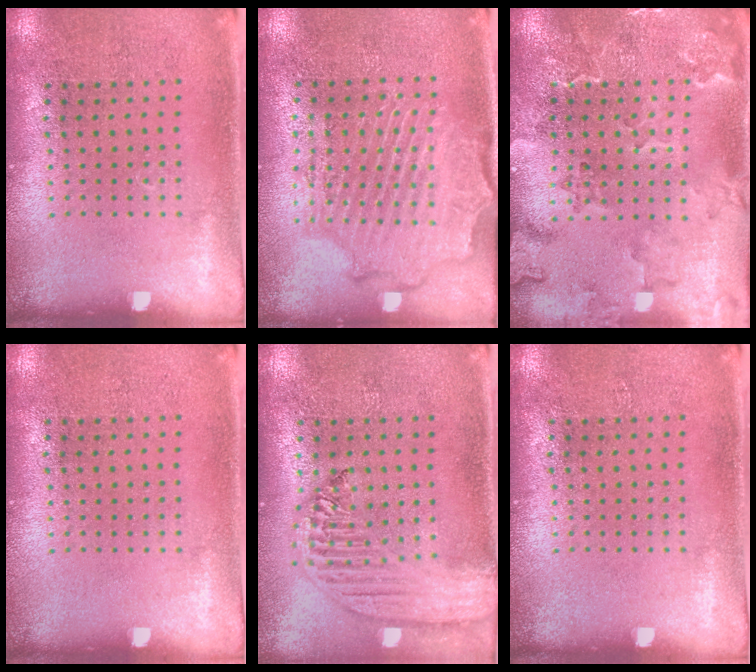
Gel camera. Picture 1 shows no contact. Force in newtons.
{"total": 2.3, "press": 2.2, "slide": 0.6}
{"total": 2.3, "press": 2.1, "slide": 0.8}
{"total": 0.0}
{"total": 2.4, "press": 2.1, "slide": 1.3}
{"total": 0.0}